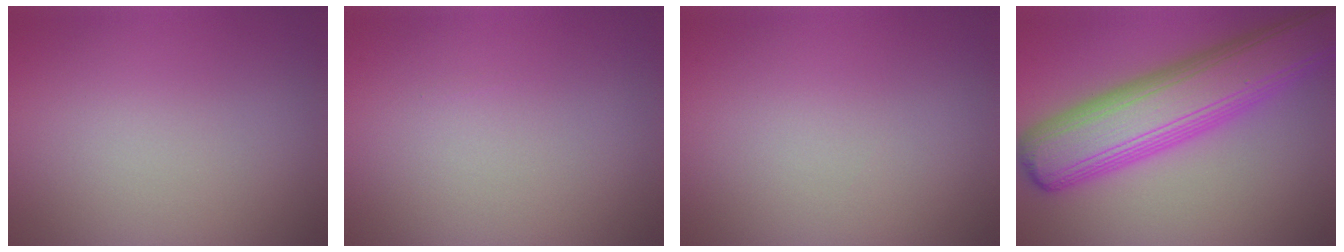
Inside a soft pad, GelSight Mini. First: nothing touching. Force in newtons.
{"total": 0.0}
{"total": 0.0}
{"total": 9.7, "press": 9.7, "slide": 0.2}